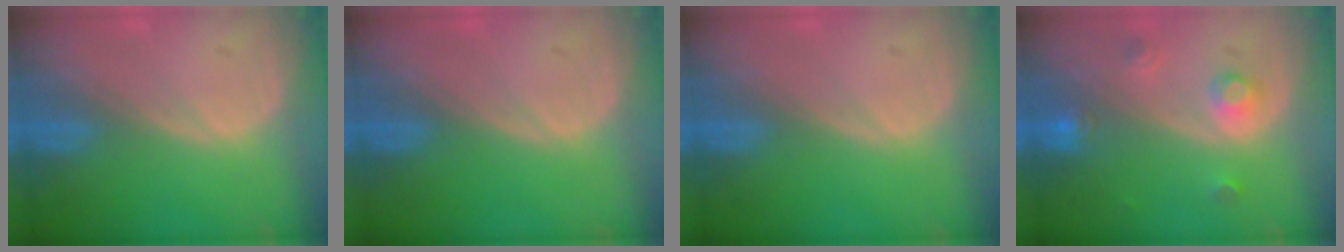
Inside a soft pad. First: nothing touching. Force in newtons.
{"total": 0.0}
{"total": 0.0}
{"total": 3.5, "press": 3.2, "slide": 1.5}